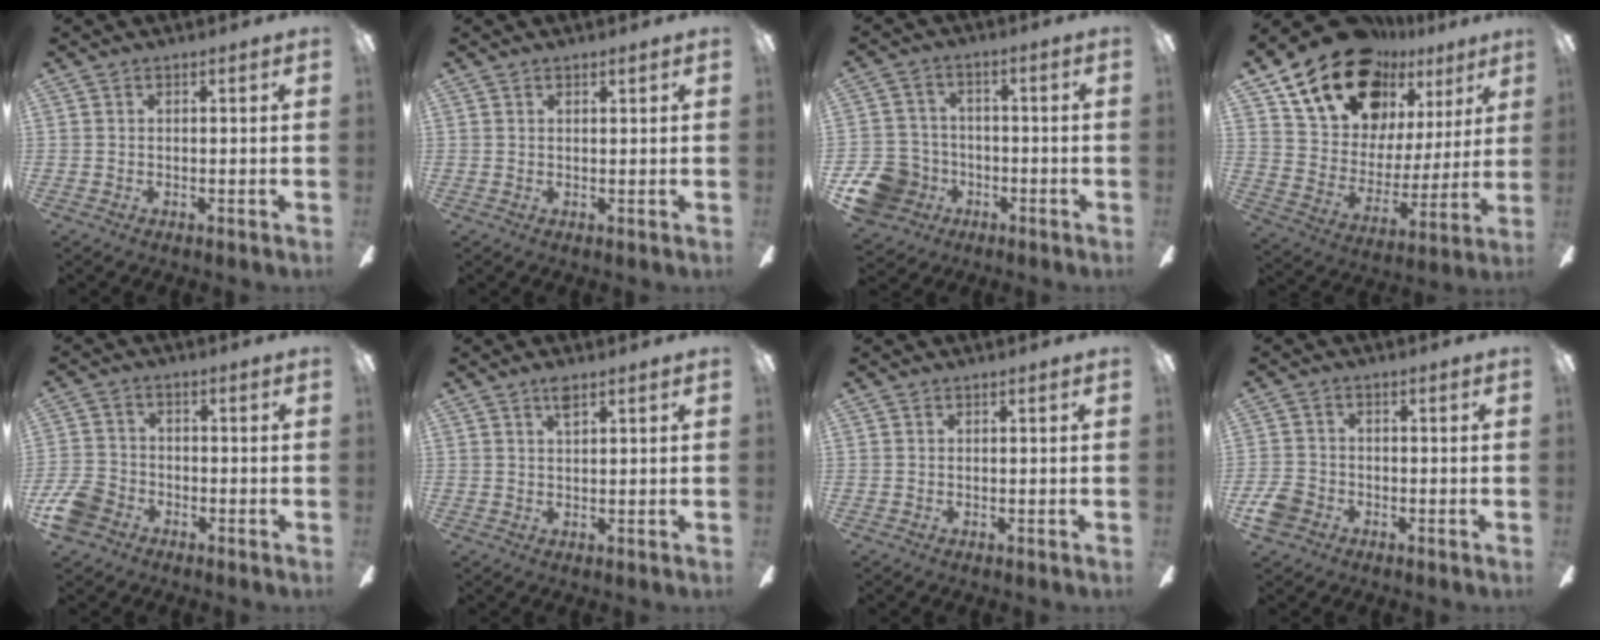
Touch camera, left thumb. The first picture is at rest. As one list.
[{"total": 0.8, "force": [0.7, 0.2, 0.3], "torque": [-0.007, 0.001, 0.012]}, {"total": 11.1, "force": [-5.1, 9.2, 3.6], "torque": [-0.089, 0.038, -0.087]}, {"total": 20.4, "force": [14.7, 11.3, 8.3], "torque": [-0.162, -0.088, 0.270]}, {"total": 7.6, "force": [-4.3, 5.4, 3.1], "torque": [-0.074, 0.029, -0.082]}, {"total": 2.6, "force": [1.7, 0.7, 1.8], "torque": [-0.034, 0.001, 0.027]}, {"total": 0.0}, {"total": 5.4, "force": [-2.9, 4.1, 2.1], "torque": [-0.048, 0.017, -0.054]}]